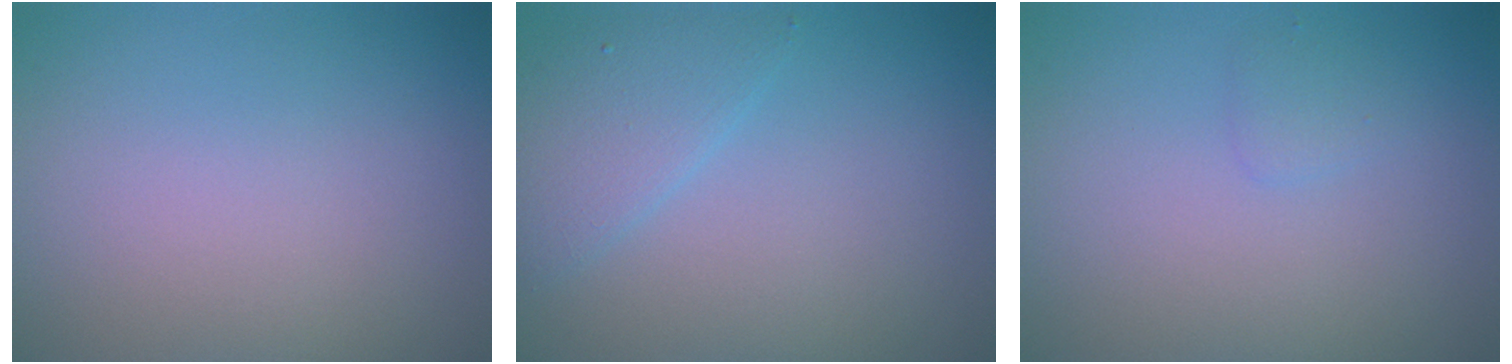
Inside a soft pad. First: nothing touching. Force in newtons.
{"total": 2.6, "press": 2.6, "slide": 0.1}
{"total": 0.8, "press": 0.7, "slide": 0.1}